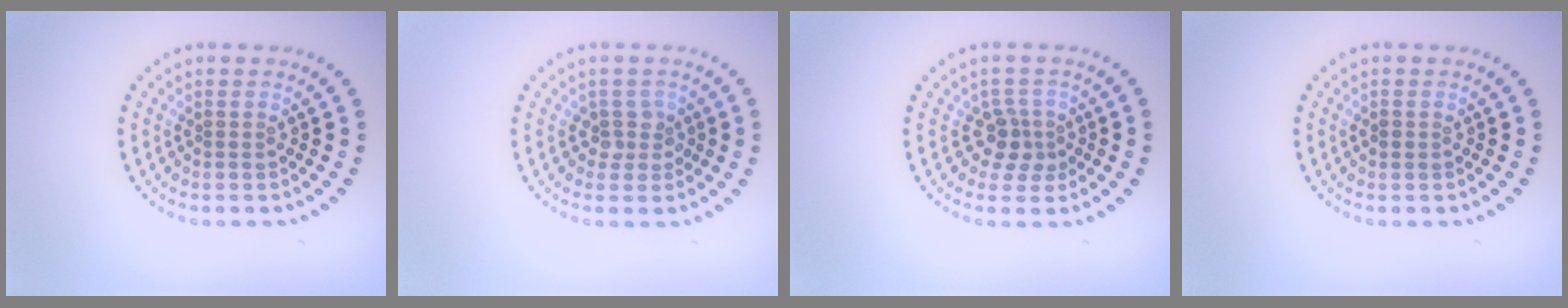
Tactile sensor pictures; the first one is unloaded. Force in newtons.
{"total": 1.7, "press": 1.2, "slide": 1.2}
{"total": 2.3, "press": 1.7, "slide": 1.5}
{"total": 0.9, "press": 0.9, "slide": 0.2}